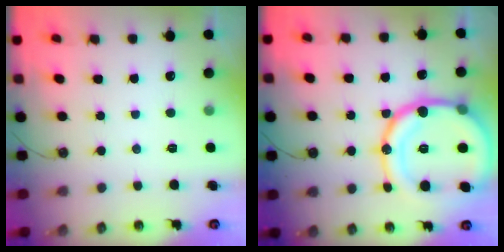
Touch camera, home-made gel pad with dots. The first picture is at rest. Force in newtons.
{"total": 24.9, "press": 24.6, "slide": 4.1}